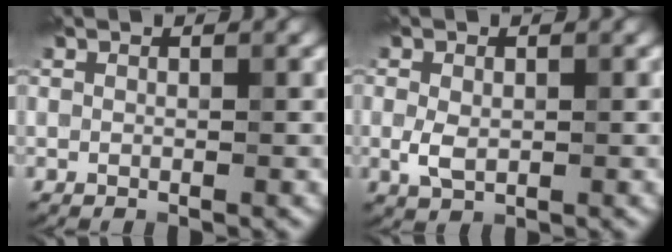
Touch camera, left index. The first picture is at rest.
{"total": 2.2, "force": [-0.1, 1.5, 1.6], "torque": [-0.036, -0.003, -0.001]}